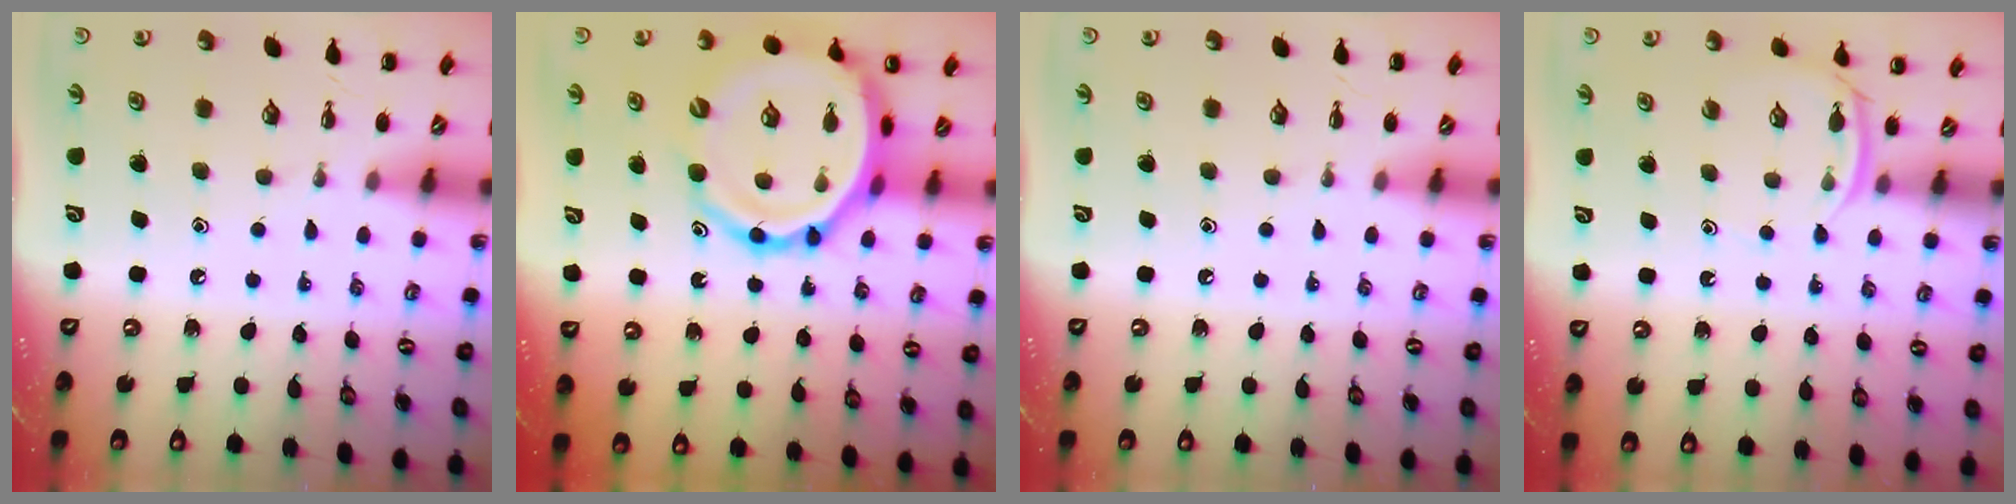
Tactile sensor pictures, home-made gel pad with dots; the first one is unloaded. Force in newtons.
{"total": 15.3, "press": 14.8, "slide": 4.2}
{"total": 0.0}
{"total": 3.4, "press": 3.1, "slide": 1.2}